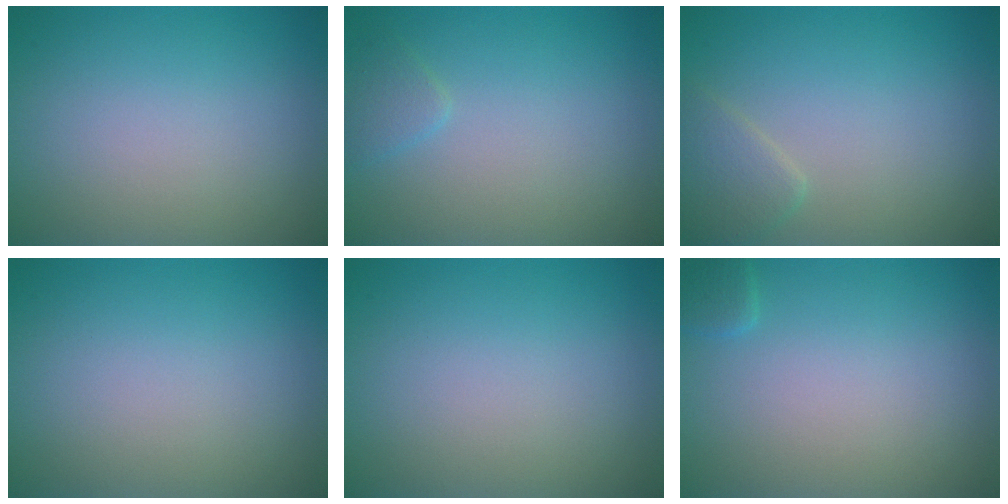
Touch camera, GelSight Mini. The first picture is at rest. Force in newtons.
{"total": 1.2, "press": 1.2, "slide": 0.1}
{"total": 1.9, "press": 1.9, "slide": 0.1}
{"total": 0.0}
{"total": 0.0}
{"total": 1.0, "press": 1.0, "slide": 0.1}